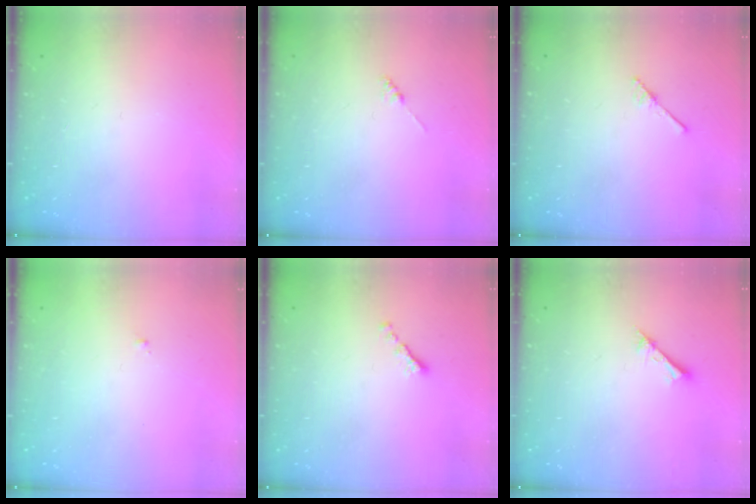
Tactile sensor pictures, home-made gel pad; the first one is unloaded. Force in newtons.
{"total": 0.0}
{"total": 2.5, "press": 2.4, "slide": 0.3}
{"total": 0.6, "press": 0.6, "slide": 0.2}
{"total": 0.0}
{"total": 1.6, "press": 1.6, "slide": 0.2}